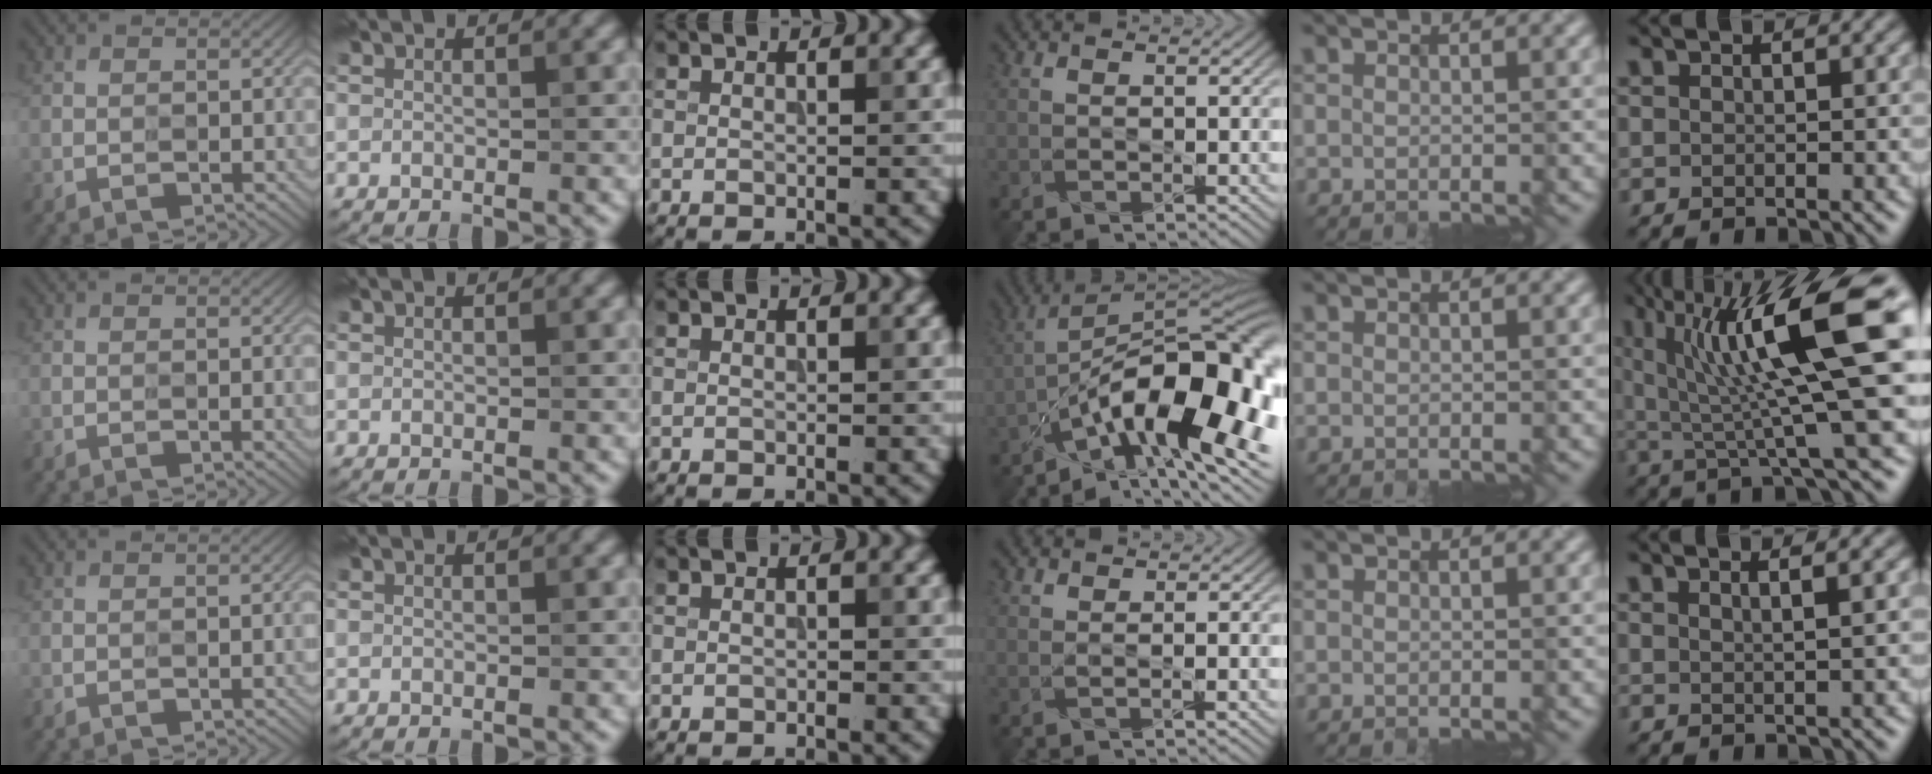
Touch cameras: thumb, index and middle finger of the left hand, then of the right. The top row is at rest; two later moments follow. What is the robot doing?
{"motion": "extract", "object": "connector and pipe"}